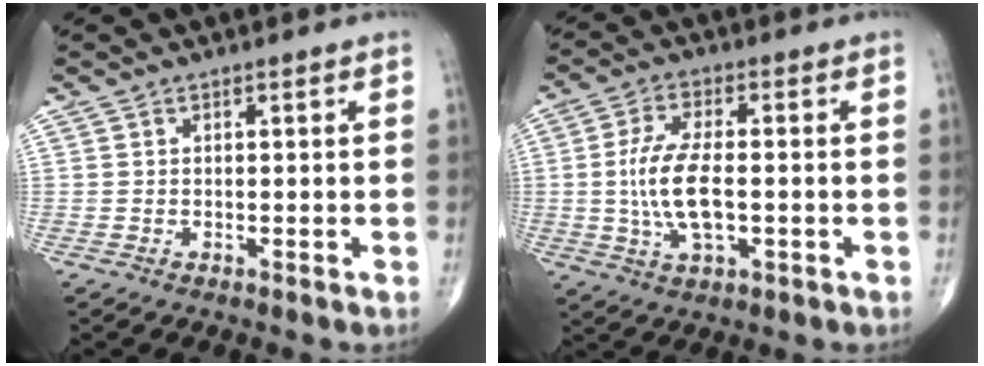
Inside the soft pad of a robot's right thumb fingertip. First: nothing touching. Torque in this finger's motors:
{"motor_torque": [1.47, 3.53, 1.19, 0.21, 0.11]}